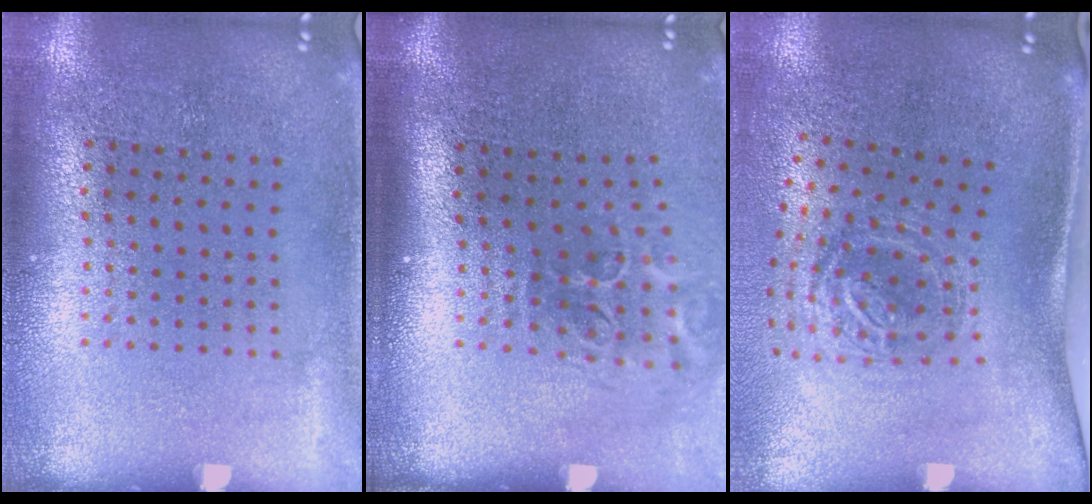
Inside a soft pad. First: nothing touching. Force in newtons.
{"total": 2.0, "press": 1.2, "slide": 1.6}
{"total": 1.8, "press": 1.2, "slide": 1.3}